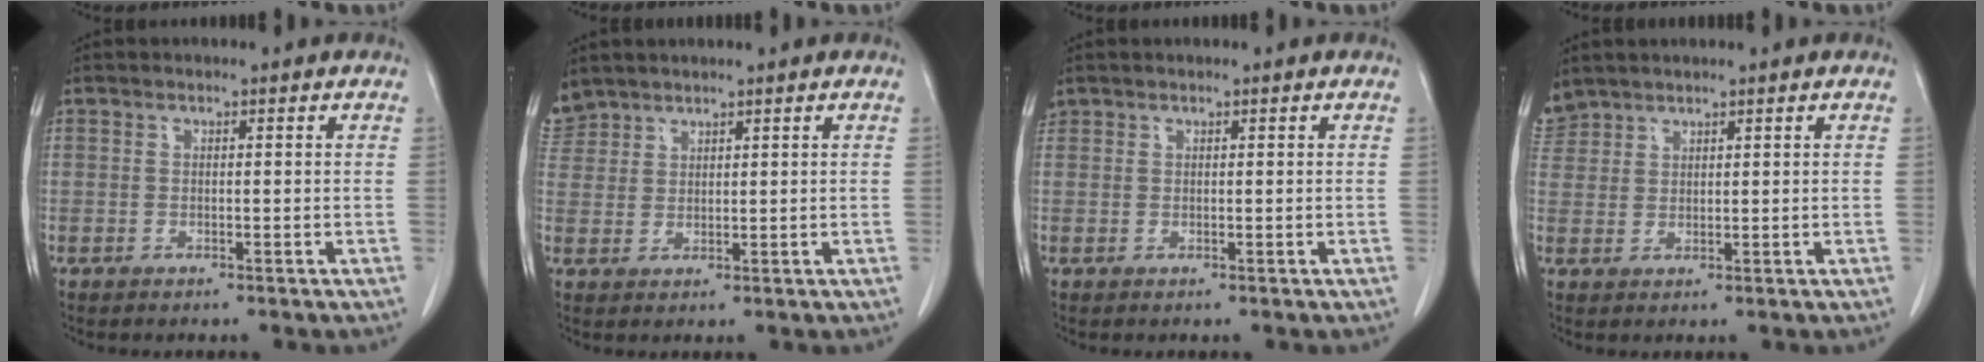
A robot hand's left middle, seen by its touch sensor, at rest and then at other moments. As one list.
[{"total": 4.2, "force": [3.7, 2.1, -0.1], "torque": [0.000, 0.014, 0.081]}, {"total": 0.8, "force": [0.6, 0.5, 0.0], "torque": [-0.001, 0.016, 0.015]}, {"total": 3.3, "force": [3.0, 1.2, -0.1], "torque": [-0.003, 0.014, 0.067]}]